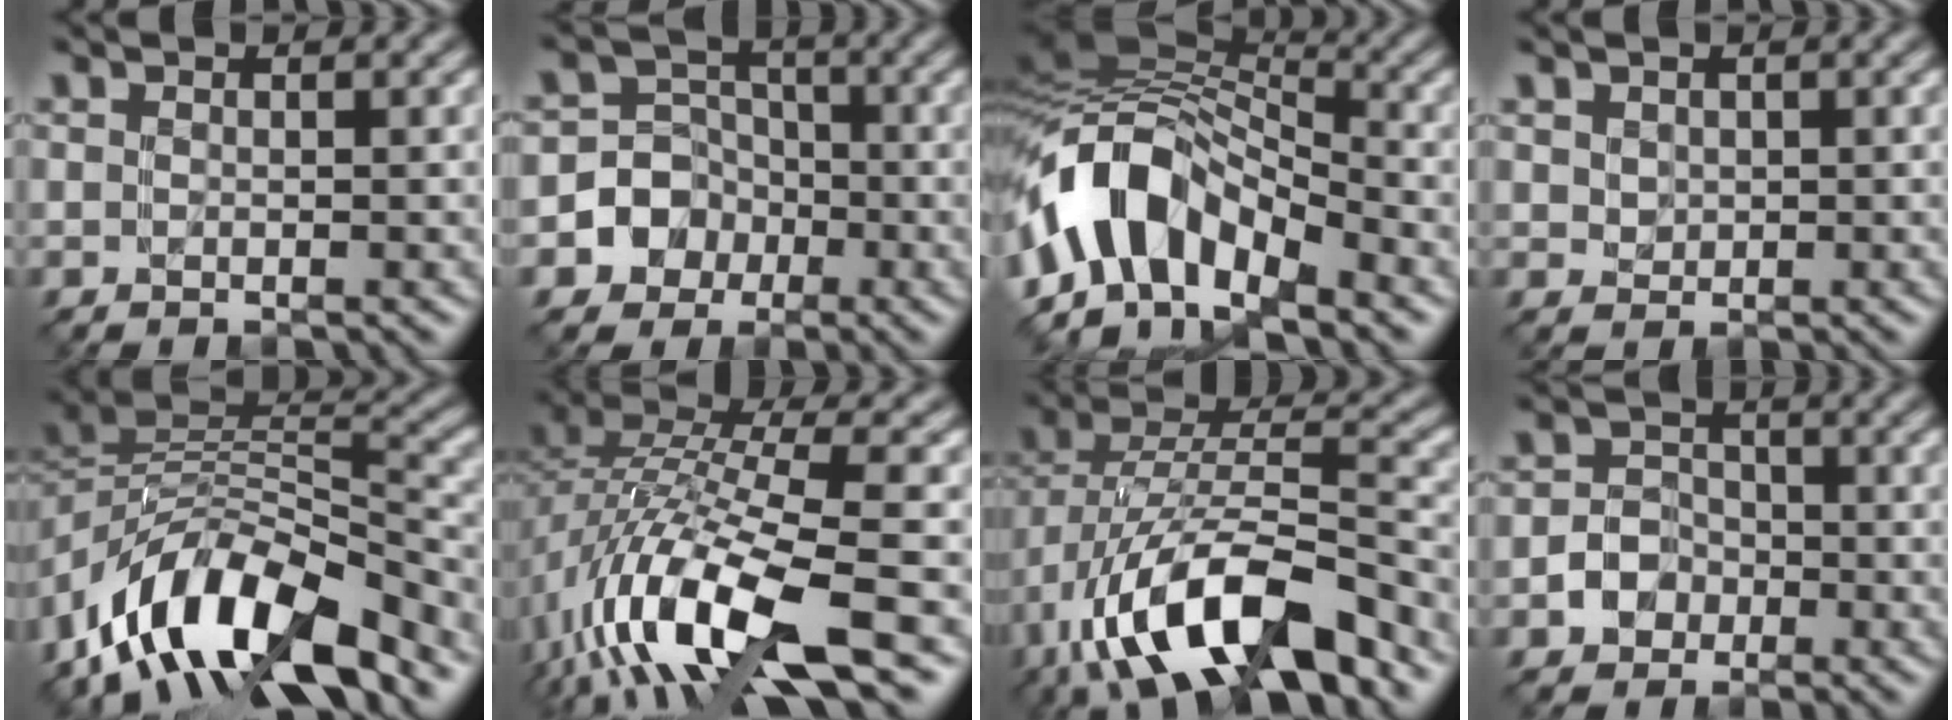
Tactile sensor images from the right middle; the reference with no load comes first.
{"total": 4.5, "force": [-1.9, 4.1, 0.1], "torque": [0.018, 0.009, -0.048]}
{"total": 9.6, "force": [-4.6, 5.3, 6.6], "torque": [-0.117, 0.018, -0.088]}
{"total": 0.8, "force": [0.5, 0.3, -0.5], "torque": [0.001, -0.002, 0.023]}
{"total": 11.7, "force": [-7.8, 4.9, 7.3], "torque": [-0.131, 0.005, -0.141]}
{"total": 12.3, "force": [-5.5, 4.1, 10.2], "torque": [-0.211, 0.003, -0.095]}
{"total": 12.8, "force": [-6.9, 4.9, 9.6], "torque": [-0.179, -0.004, -0.119]}
{"total": 2.1, "force": [-1.2, 1.7, 0.2], "torque": [-0.004, 0.003, -0.018]}